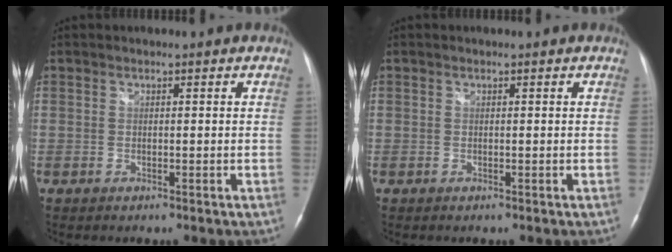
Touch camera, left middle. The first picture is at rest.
{"total": 0.0}